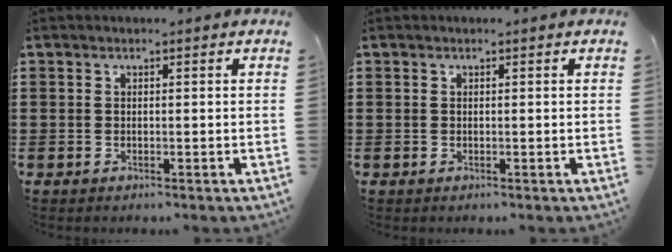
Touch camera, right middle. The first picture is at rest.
{"total": 0.0}